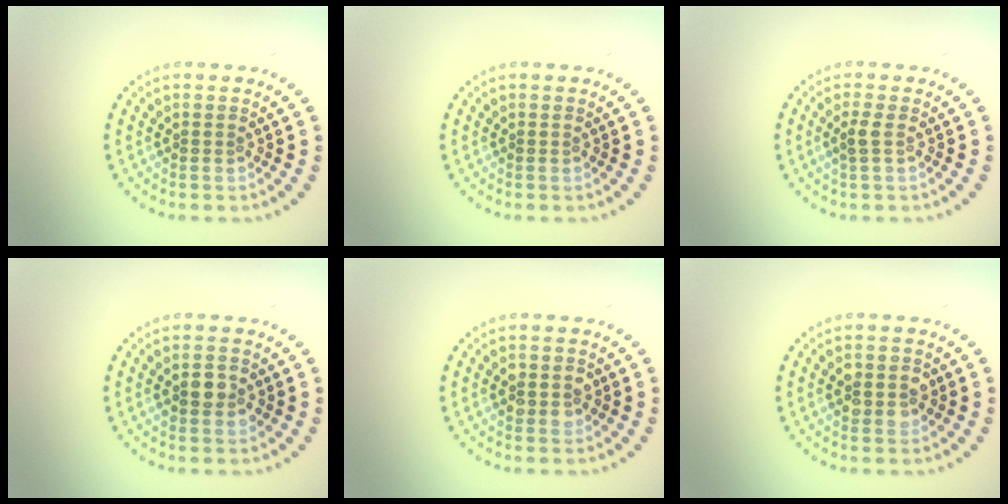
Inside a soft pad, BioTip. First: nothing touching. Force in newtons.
{"total": 0.0}
{"total": 1.2, "press": 1.0, "slide": 0.6}
{"total": 2.5, "press": 2.5, "slide": 0.2}
{"total": 2.0, "press": 2.0, "slide": 0.3}
{"total": 2.5, "press": 2.5, "slide": 0.3}